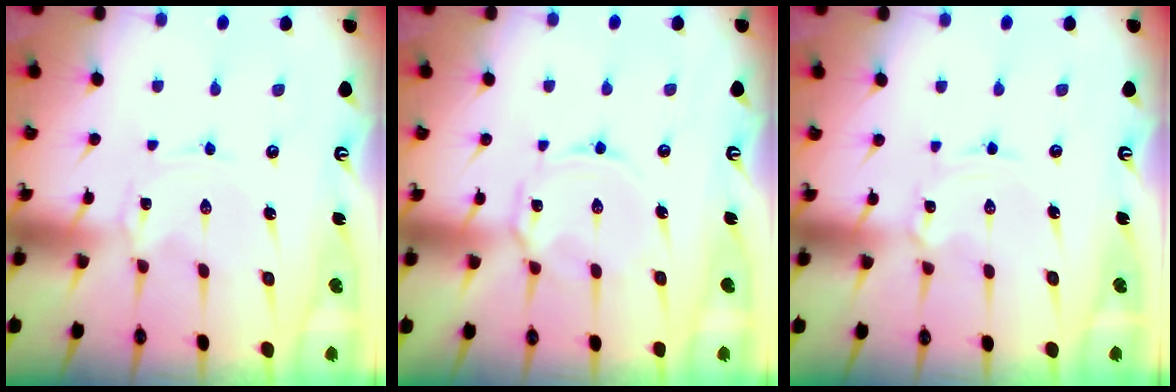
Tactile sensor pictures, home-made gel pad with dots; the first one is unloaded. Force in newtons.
{"total": 4.7, "press": 4.7, "slide": 0.5}
{"total": 1.3, "press": 1.3, "slide": 0.0}